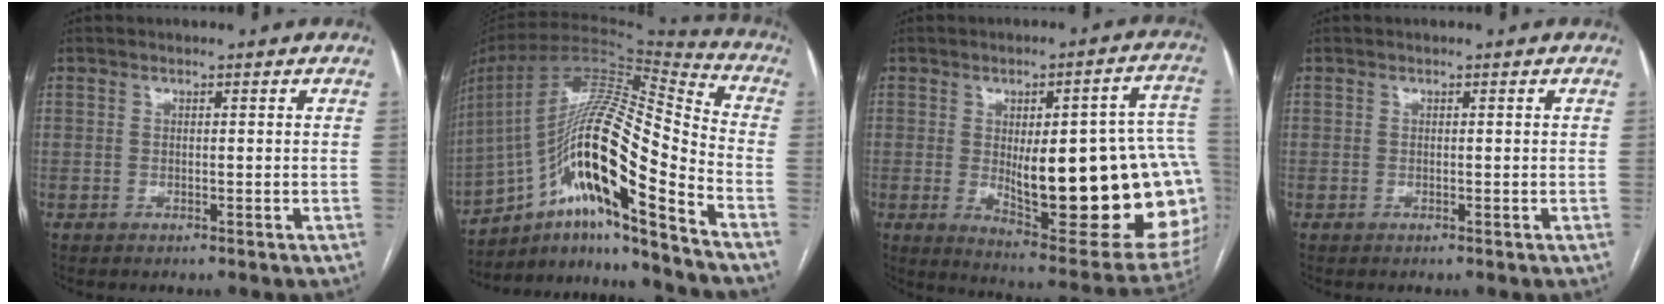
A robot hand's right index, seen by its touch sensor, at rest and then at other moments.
{"total": 22.7, "force": [-11.8, 2.1, 19.3], "torque": [-0.355, 0.010, -0.205]}
{"total": 26.9, "force": [-1.8, 6.6, 26.0], "torque": [-0.251, 0.011, -0.002]}
{"total": 0.0}